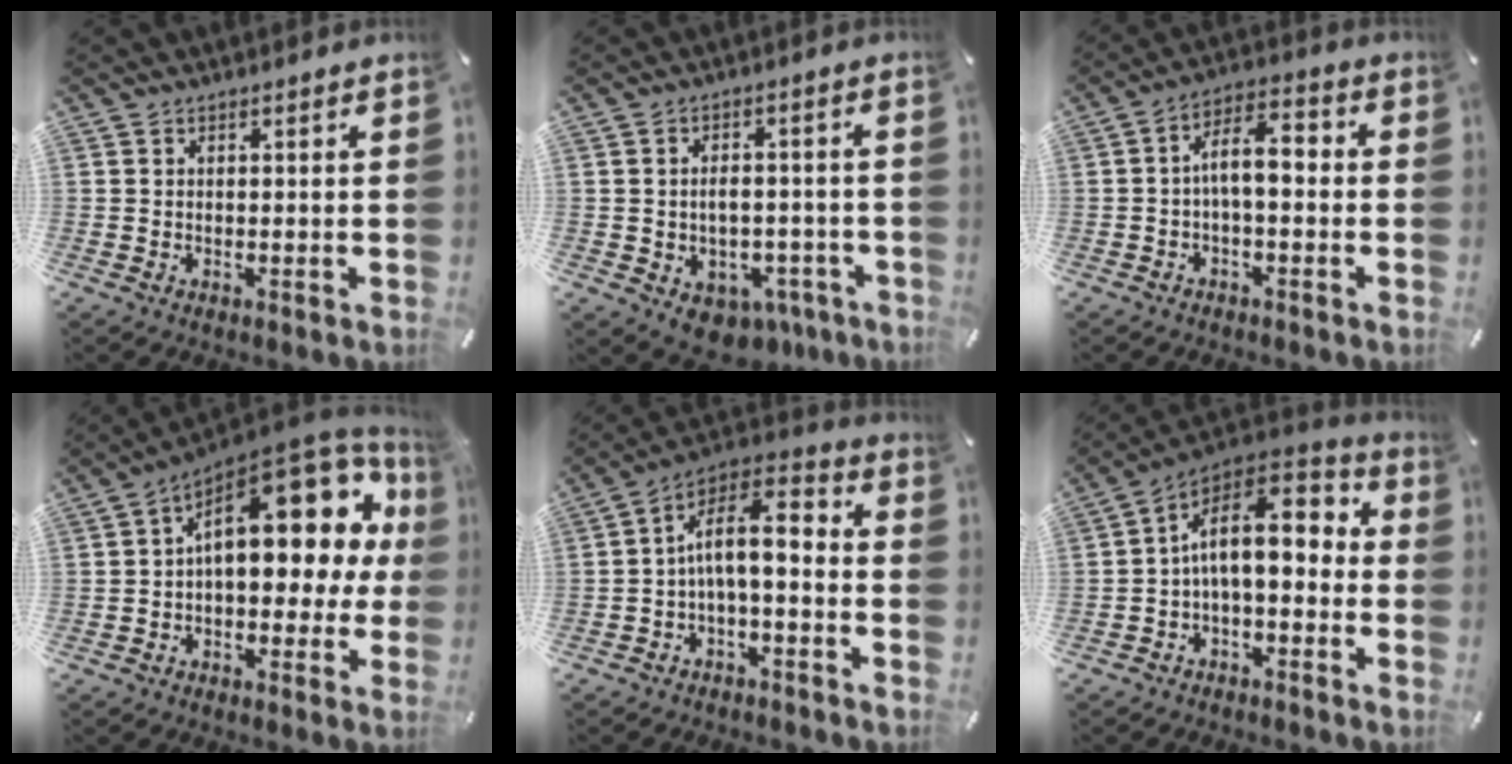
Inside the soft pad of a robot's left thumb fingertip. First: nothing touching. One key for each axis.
{"total": 6.5, "fx": -1.7, "fy": 5.1, "fz": 3.7, "tx": -0.053, "ty": 0.018, "tz": -0.024}
{"total": 8.0, "fx": -0.7, "fy": 3.9, "fz": 7.0, "tx": -0.123, "ty": 0.017, "tz": -0.015}
{"total": 21.2, "fx": 6.7, "fy": 11.2, "fz": 16.8, "tx": -0.216, "ty": -0.045, "tz": 0.120}
{"total": 10.8, "fx": -0.3, "fy": 5.2, "fz": 9.4, "tx": -0.167, "ty": 0.004, "tz": -0.002}
{"total": 14.0, "fx": 1.6, "fy": 8.2, "fz": 11.2, "tx": -0.186, "ty": -0.006, "tz": 0.028}